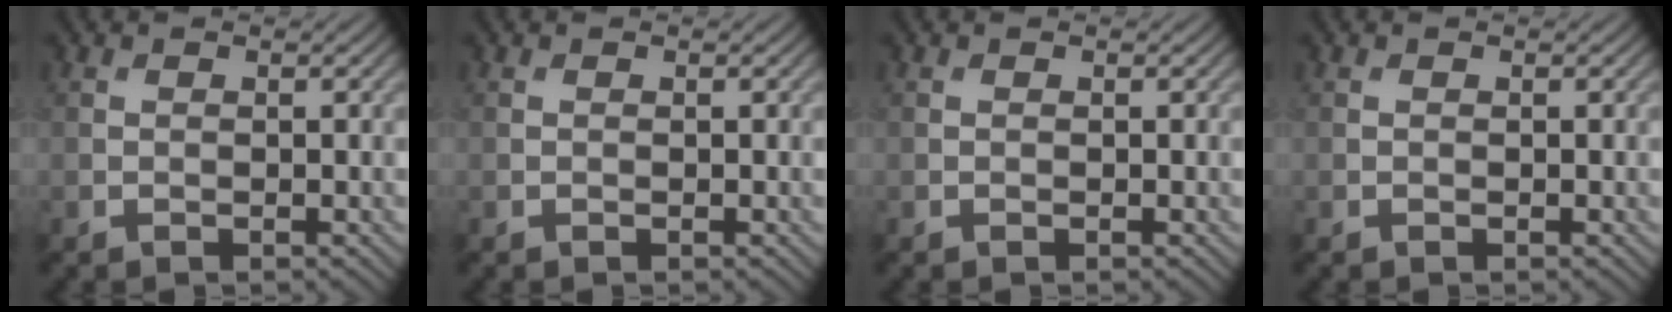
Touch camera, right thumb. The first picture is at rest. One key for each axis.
{"total": 0.0}
{"total": 0.0}
{"total": 0.0}